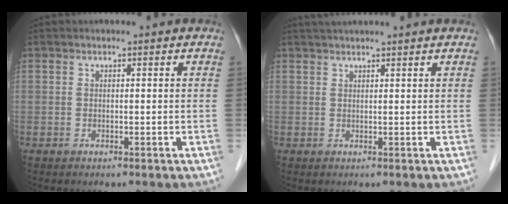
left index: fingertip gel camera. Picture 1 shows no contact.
{"total": 4.8, "force": [4.3, -0.6, 2.1], "torque": [-0.025, 0.031, 0.062]}